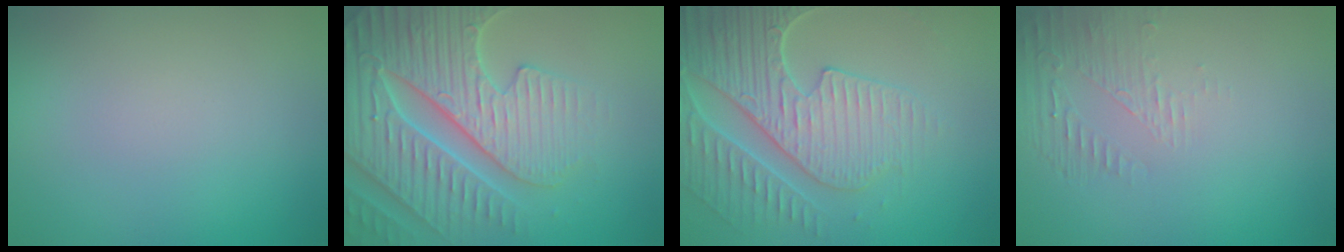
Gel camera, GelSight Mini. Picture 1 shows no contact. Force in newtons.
{"total": 7.5, "press": 7.3, "slide": 1.8}
{"total": 6.7, "press": 5.5, "slide": 3.8}
{"total": 1.6, "press": 0.4, "slide": 1.6}